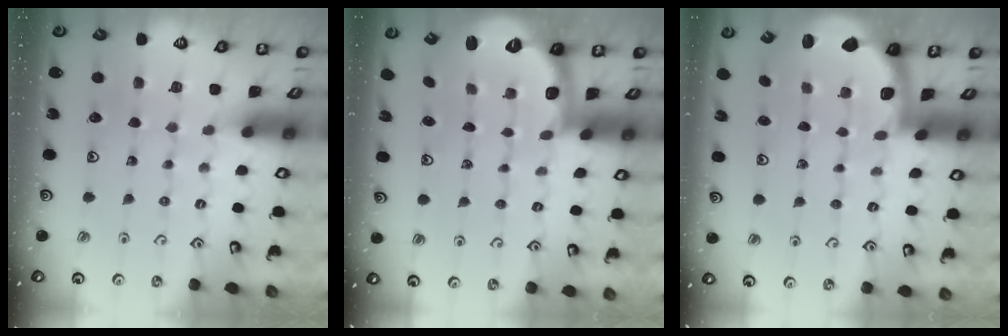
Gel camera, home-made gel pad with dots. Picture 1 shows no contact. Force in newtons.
{"total": 2.7, "press": 1.6, "slide": 2.2}
{"total": 1.9, "press": 1.8, "slide": 0.5}